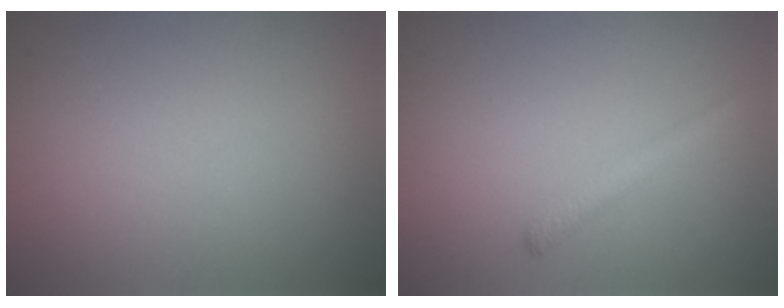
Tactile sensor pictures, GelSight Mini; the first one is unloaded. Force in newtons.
{"total": 1.4, "press": 1.4, "slide": 0.2}